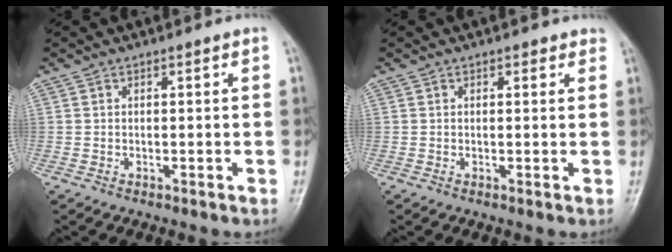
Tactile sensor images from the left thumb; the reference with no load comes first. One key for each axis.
{"total": 1.4, "fx": 0.9, "fy": 0.9, "fz": 0.7, "tx": 0.004, "ty": -0.002, "tz": 0.006}